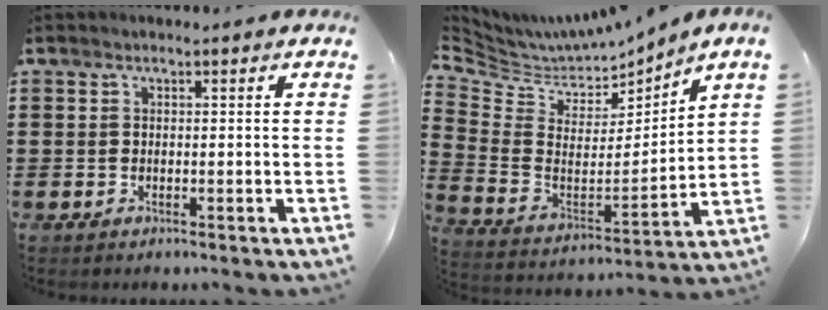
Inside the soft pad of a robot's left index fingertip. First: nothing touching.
{"total": 5.8, "force": [5.5, 1.5, 0.7], "torque": [-0.051, -0.045, 0.094]}